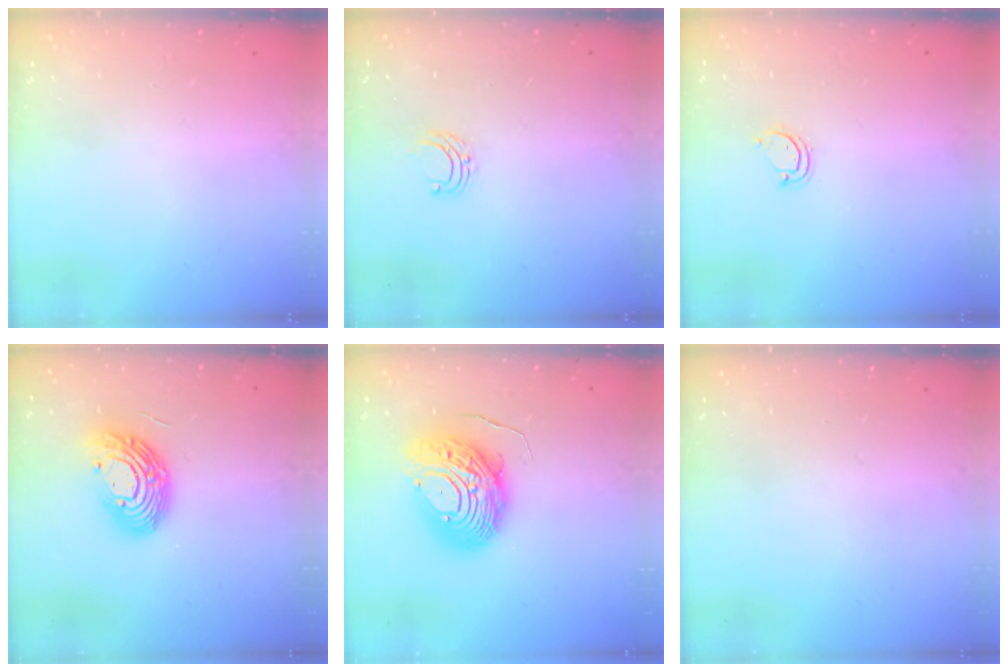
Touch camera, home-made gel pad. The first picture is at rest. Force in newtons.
{"total": 4.3, "press": 4.3, "slide": 0.3}
{"total": 3.0, "press": 3.0, "slide": 0.2}
{"total": 13.7, "press": 13.7, "slide": 0.5}
{"total": 13.9, "press": 13.9, "slide": 1.4}
{"total": 0.0}